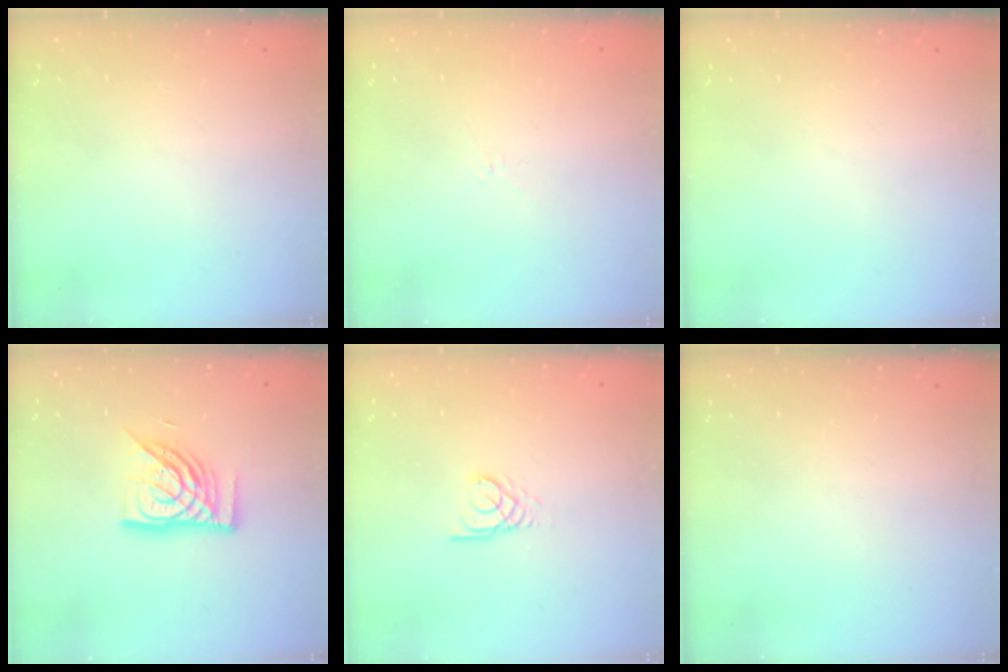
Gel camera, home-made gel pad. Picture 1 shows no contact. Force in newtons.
{"total": 2.6, "press": 2.5, "slide": 0.6}
{"total": 0.0}
{"total": 13.8, "press": 13.7, "slide": 1.3}
{"total": 2.6, "press": 2.6, "slide": 0.1}
{"total": 0.0}